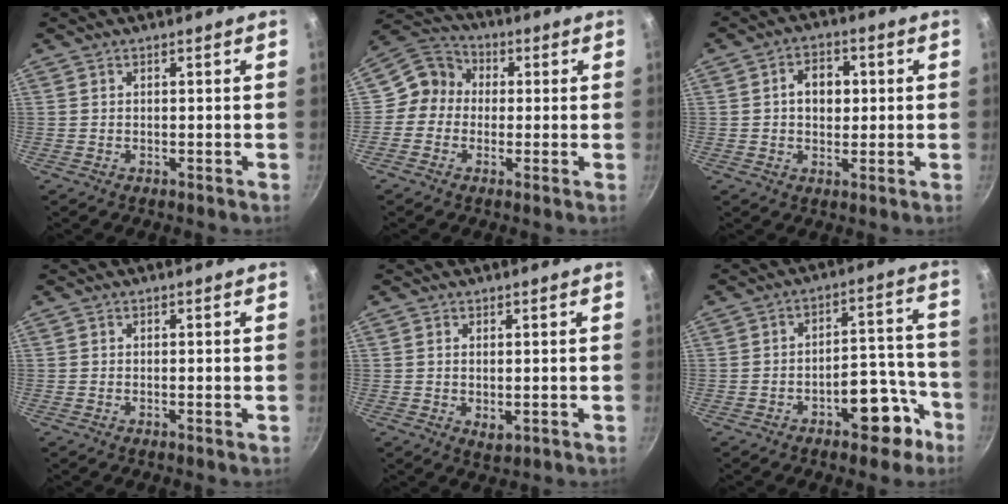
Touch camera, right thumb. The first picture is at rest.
{"total": 7.5, "force": [0.1, 7.0, 2.6], "torque": [-0.017, 0.018, -0.025]}
{"total": 6.3, "force": [0.7, 4.8, 4.1], "torque": [-0.034, 0.008, 0.005]}
{"total": 0.5, "force": [-0.1, 0.0, 0.5], "torque": [-0.009, -0.001, -0.005]}
{"total": 2.6, "force": [0.0, 1.4, 2.2], "torque": [-0.034, -0.009, 0.003]}
{"total": 10.8, "force": [-5.8, 5.6, 7.2], "torque": [-0.050, 0.070, -0.070]}